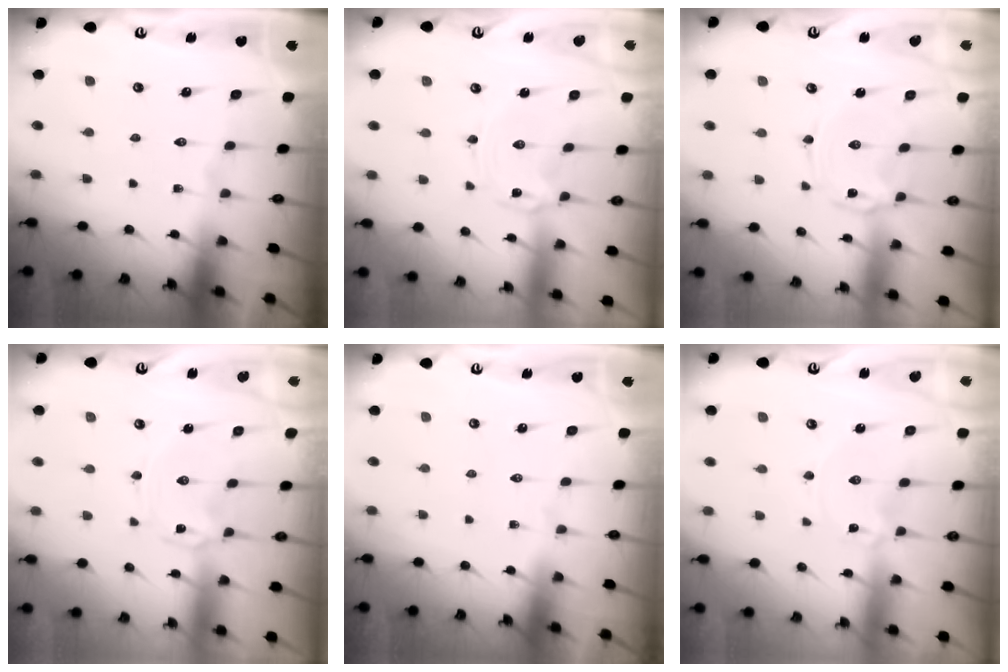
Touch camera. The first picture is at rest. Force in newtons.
{"total": 0.0}
{"total": 1.7, "press": 1.7, "slide": 0.4}
{"total": 0.7, "press": 0.7, "slide": 0.1}
{"total": 0.0}
{"total": 0.0}